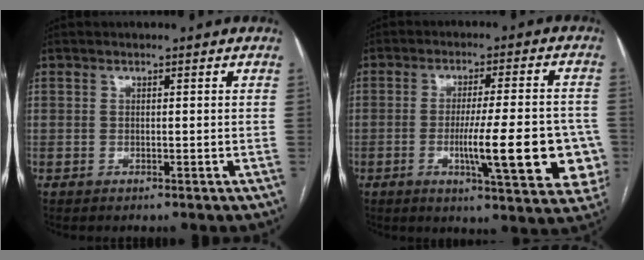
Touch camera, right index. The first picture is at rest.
{"total": 15.7, "force": [-3.8, 2.4, 15.1], "torque": [-0.166, 0.006, -0.041]}